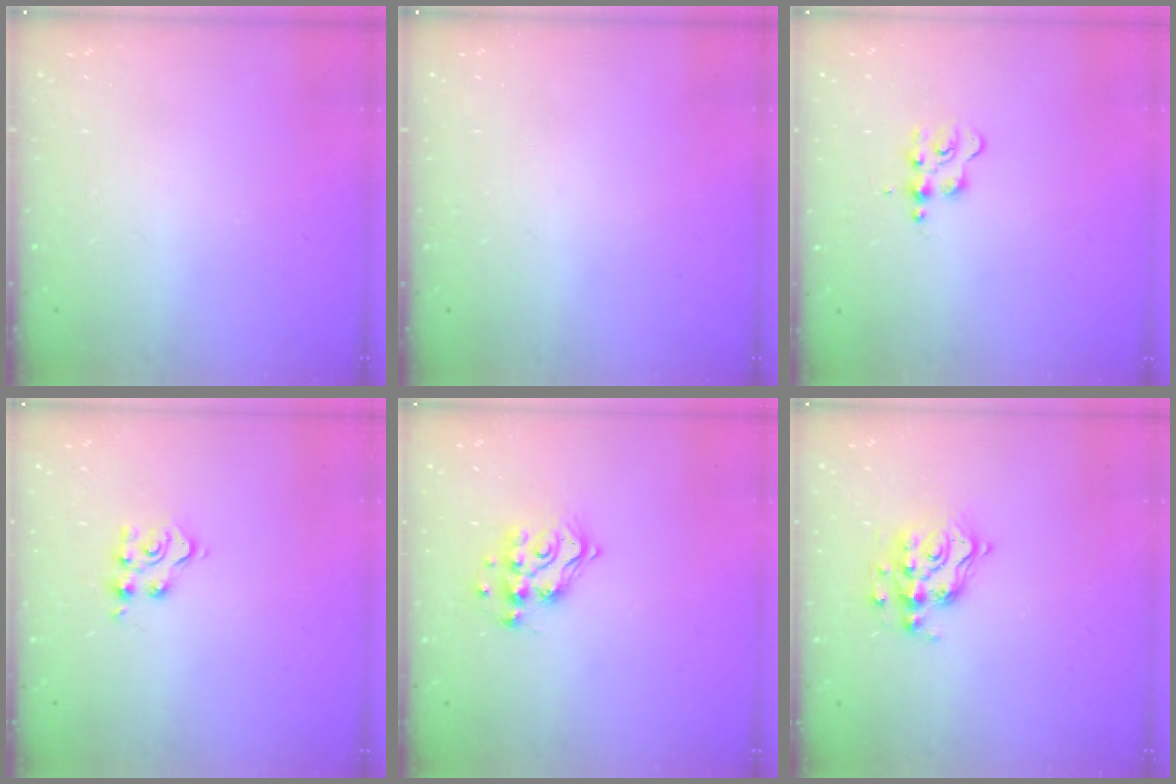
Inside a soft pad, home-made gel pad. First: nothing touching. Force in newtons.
{"total": 0.0}
{"total": 3.6, "press": 3.6, "slide": 0.5}
{"total": 5.1, "press": 5.1, "slide": 0.5}
{"total": 11.1, "press": 11.0, "slide": 0.9}
{"total": 10.4, "press": 10.4, "slide": 0.5}